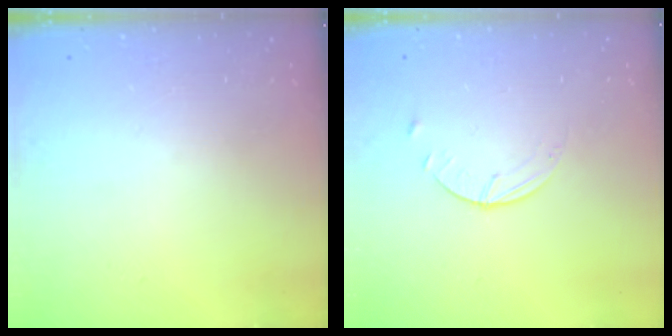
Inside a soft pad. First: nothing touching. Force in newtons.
{"total": 0.9, "press": 0.9, "slide": 0.1}